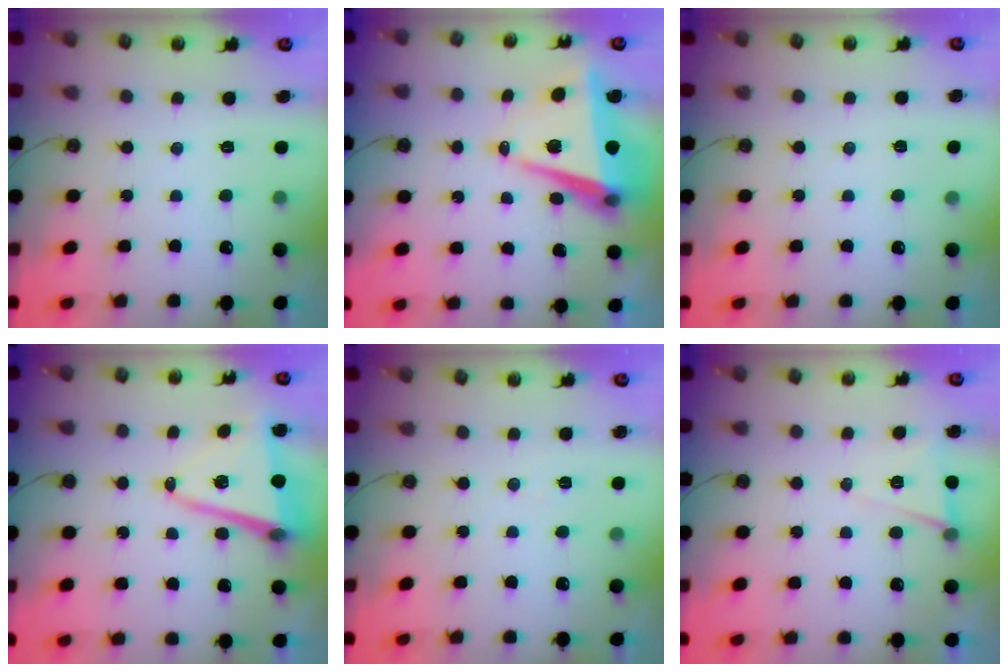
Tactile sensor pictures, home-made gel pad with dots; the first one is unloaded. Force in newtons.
{"total": 8.8, "press": 7.6, "slide": 4.3}
{"total": 2.8, "press": 2.2, "slide": 1.6}
{"total": 10.2, "press": 9.7, "slide": 3.1}
{"total": 4.2, "press": 2.5, "slide": 3.4}
{"total": 6.7, "press": 4.7, "slide": 4.8}